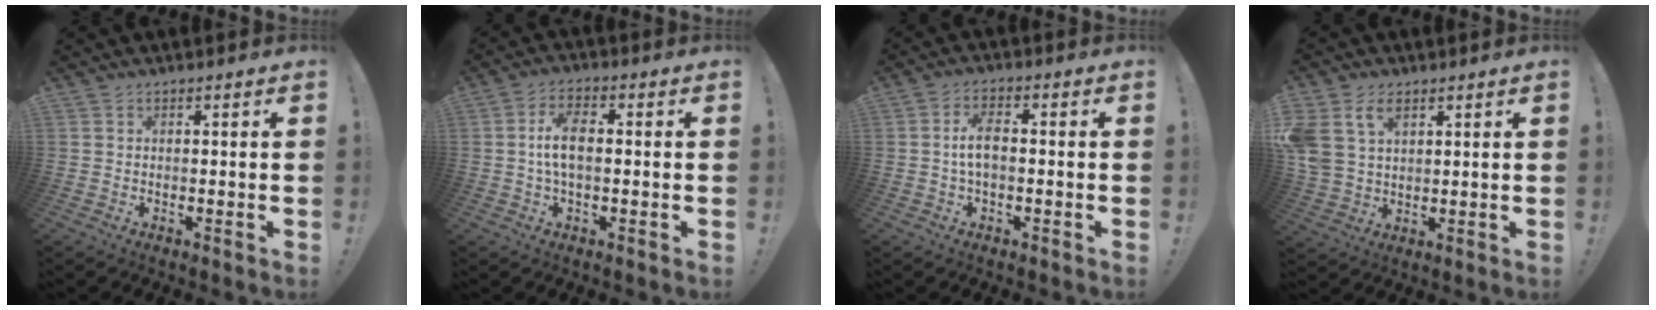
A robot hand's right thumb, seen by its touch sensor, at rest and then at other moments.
{"total": 8.1, "force": [0.0, 3.9, 7.0], "torque": [-0.129, 0.005, 0.001]}
{"total": 6.1, "force": [-0.3, 2.9, 5.4], "torque": [-0.100, 0.003, -0.009]}
{"total": 9.3, "force": [4.6, 6.4, 5.0], "torque": [-0.118, -0.010, 0.091]}